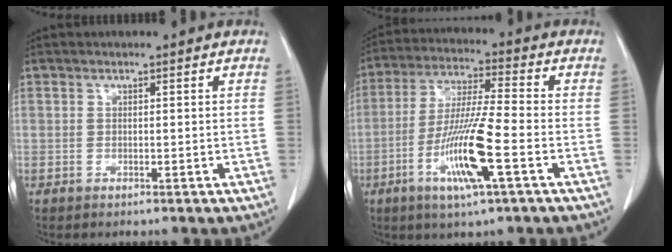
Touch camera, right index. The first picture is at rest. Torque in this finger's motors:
{"motor_torque": [1.65, -0.49, 0.35, 0.19]}